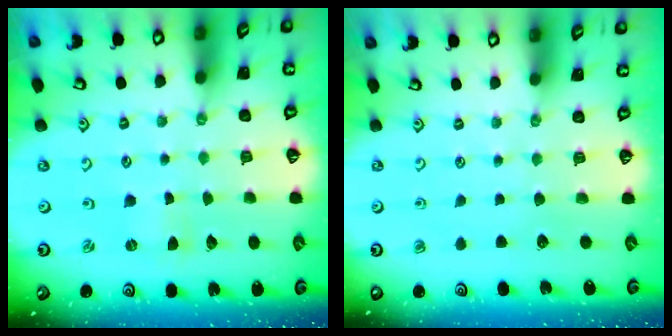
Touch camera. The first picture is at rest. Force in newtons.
{"total": 0.0}